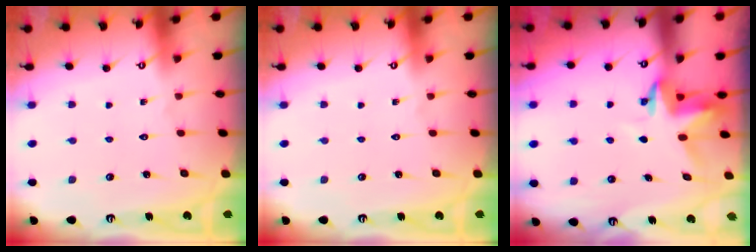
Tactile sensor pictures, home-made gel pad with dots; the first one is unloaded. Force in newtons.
{"total": 0.0}
{"total": 3.8, "press": 3.8, "slide": 0.3}